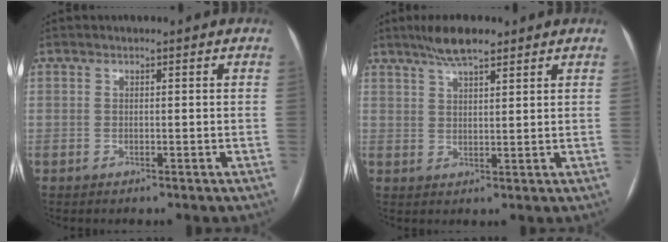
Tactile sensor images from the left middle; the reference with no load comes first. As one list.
[{"total": 5.6, "force": [4.3, 1.1, 3.5], "torque": [-0.069, 0.012, 0.076]}]